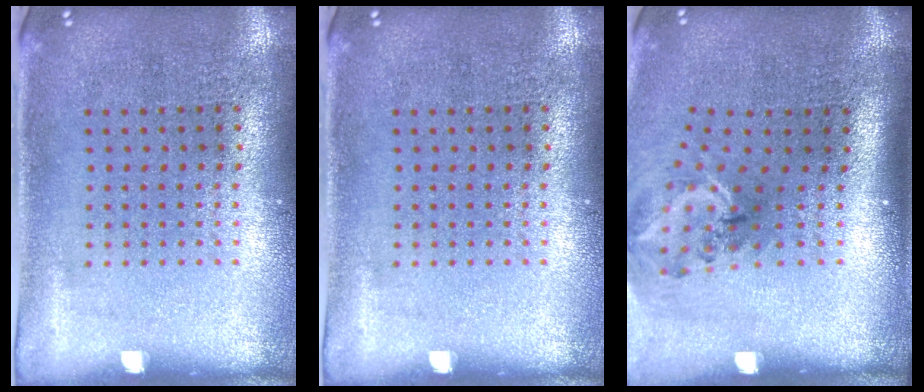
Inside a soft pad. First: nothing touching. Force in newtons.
{"total": 0.0}
{"total": 1.7, "press": 1.2, "slide": 1.2}